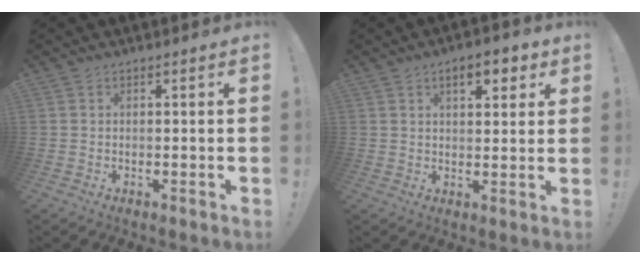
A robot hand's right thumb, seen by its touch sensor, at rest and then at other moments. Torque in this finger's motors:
{"motor_torque": [0.25, 2.07, 0.71, 0.02, 0.01]}